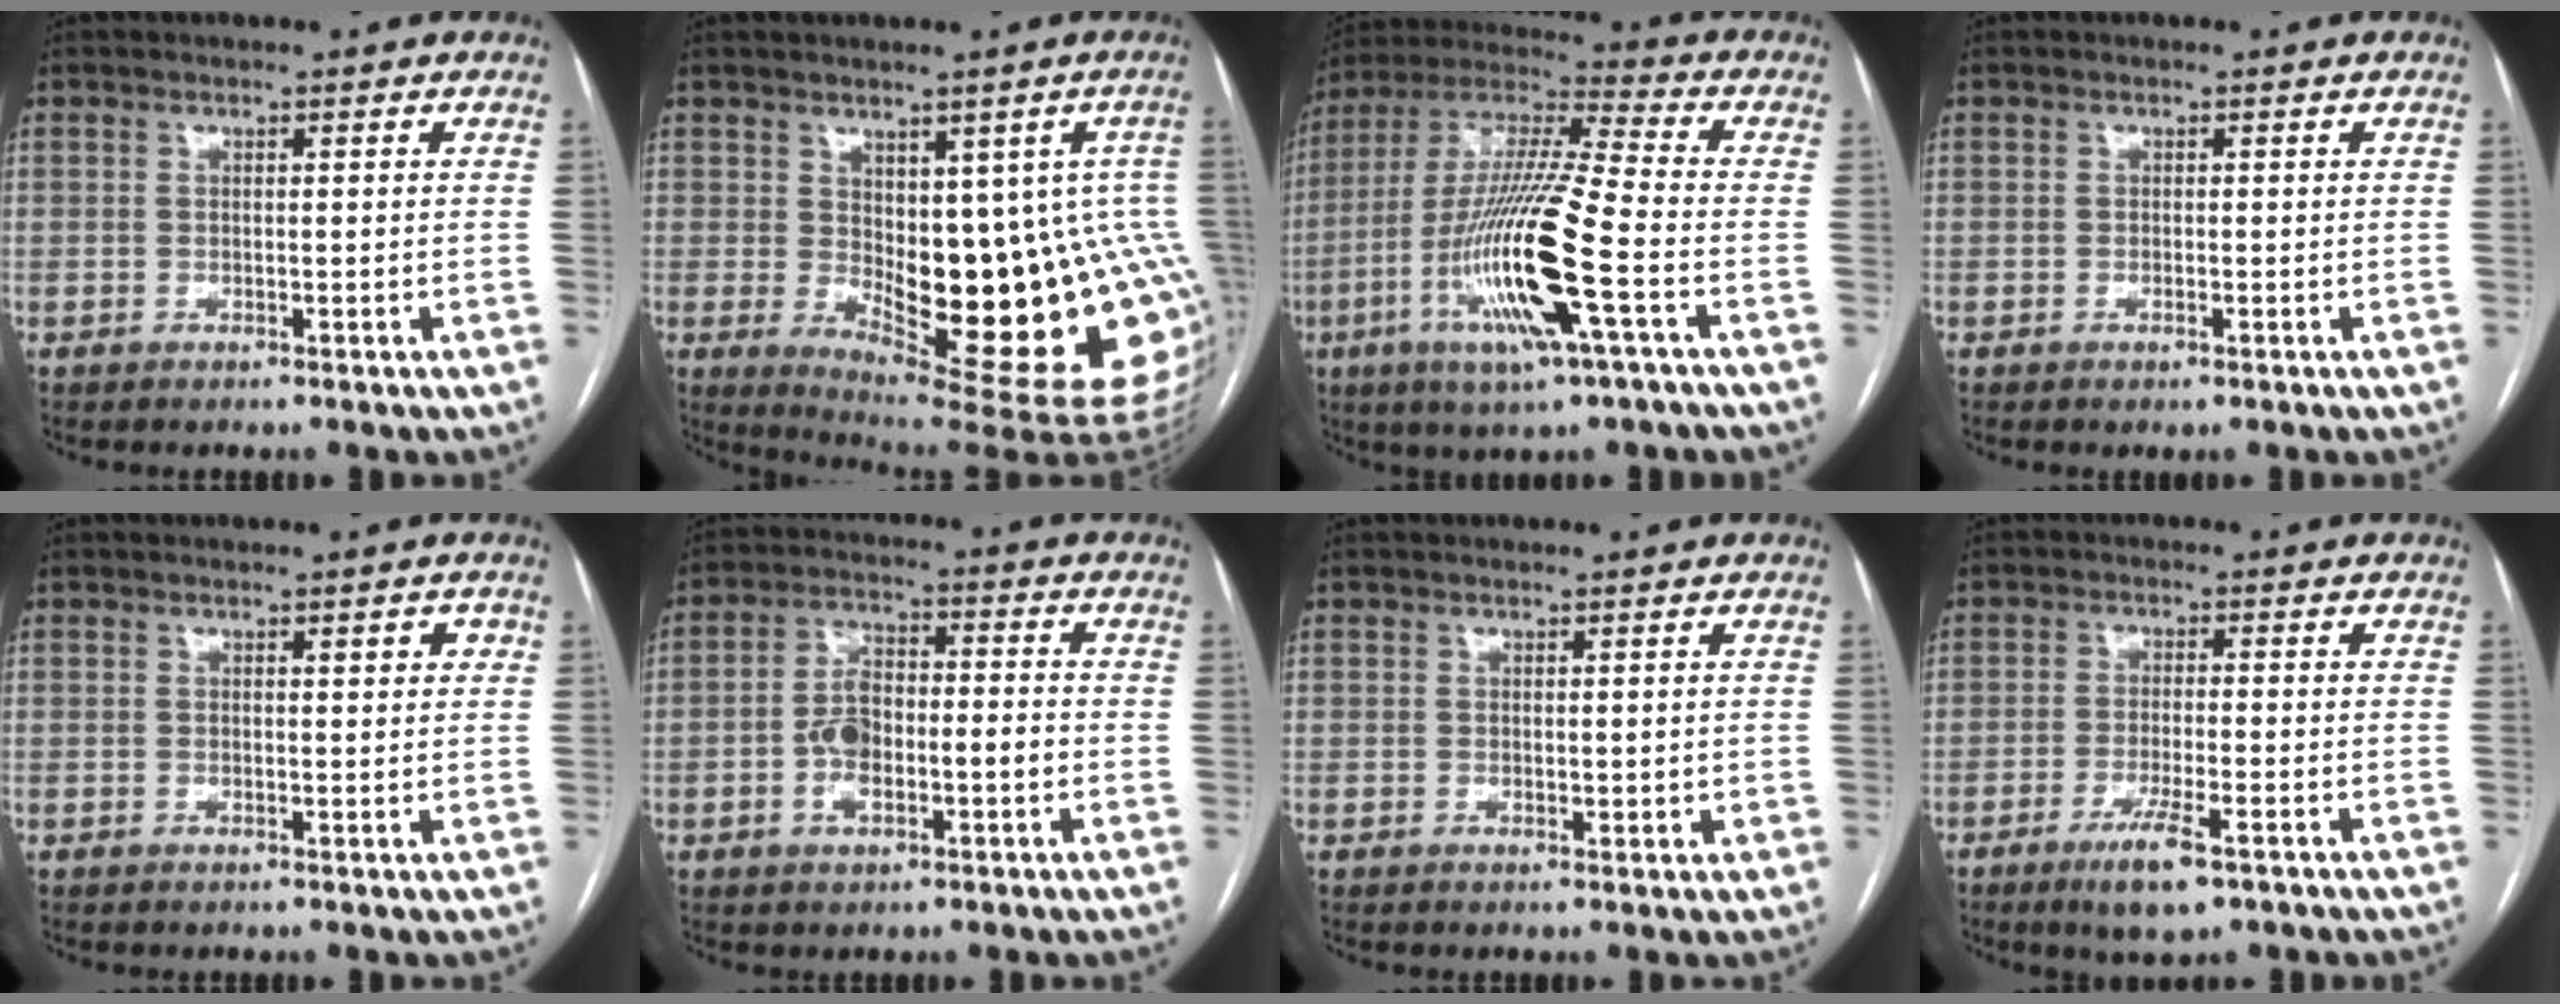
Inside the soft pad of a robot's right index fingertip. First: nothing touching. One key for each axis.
{"total": 19.5, "fx": -2.1, "fy": 7.0, "fz": 18.1, "tx": -0.152, "ty": 0.013, "tz": -0.003}
{"total": 18.6, "fx": -6.0, "fy": 0.8, "fz": 17.6, "tx": -0.360, "ty": -0.017, "tz": -0.114}
{"total": 0.7, "fx": -0.4, "fy": 0.0, "fz": 0.5, "tx": -0.007, "ty": -0.001, "tz": -0.005}
{"total": 1.7, "fx": 0.7, "fy": 0.5, "fz": 1.4, "tx": -0.017, "ty": 0.002, "tz": 0.008}
{"total": 7.7, "fx": -1.8, "fy": 3.6, "fz": 6.5, "tx": -0.135, "ty": 0.022, "tz": -0.031}
{"total": 1.3, "fx": 0.3, "fy": 0.7, "fz": 1.1, "tx": -0.015, "ty": -0.006, "tz": 0.007}
{"total": 6.3, "fx": -3.7, "fy": 0.9, "fz": 5.0, "tx": -0.094, "ty": -0.012, "tz": -0.060}